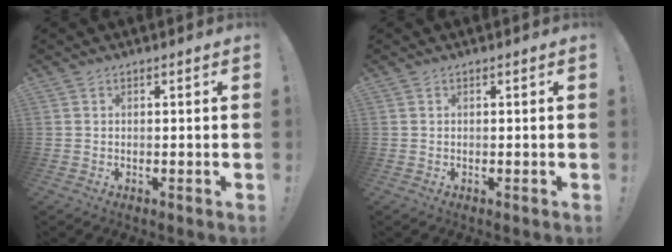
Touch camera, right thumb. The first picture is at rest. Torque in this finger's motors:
{"motor_torque": [-0.24, 0.24, -0.20, 0.20, 0.00]}